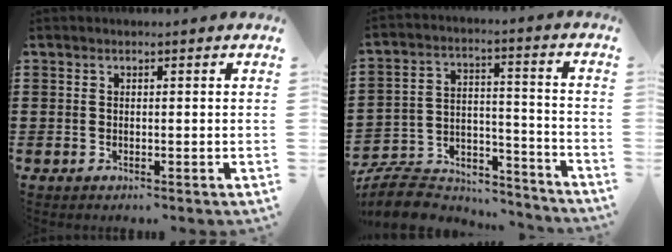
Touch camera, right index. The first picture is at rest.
{"total": 8.5, "force": [-7.8, 2.6, 2.2], "torque": [-0.050, 0.012, -0.154]}